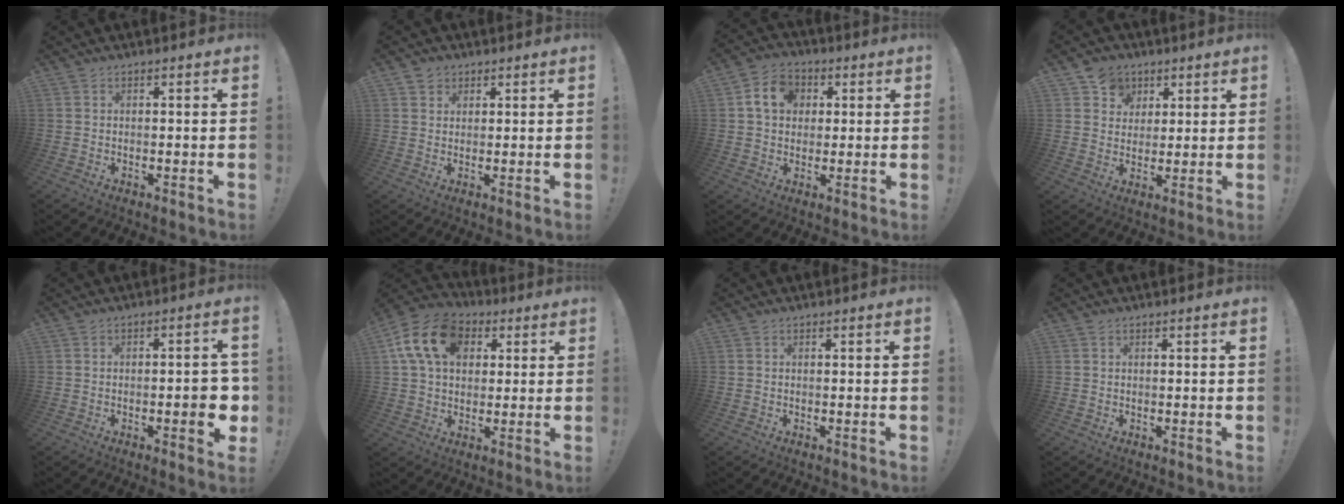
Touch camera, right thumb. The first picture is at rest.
{"total": 3.1, "force": [2.1, 2.3, 0.3], "torque": [0.002, -0.008, 0.036]}
{"total": 10.2, "force": [2.6, 8.4, 5.2], "torque": [-0.073, 0.007, 0.053]}
{"total": 7.6, "force": [3.7, 6.5, 1.4], "torque": [-0.016, -0.028, 0.074]}
{"total": 7.3, "force": [-1.8, 2.5, 6.6], "torque": [-0.073, 0.002, -0.028]}
{"total": 16.5, "force": [5.5, 12.1, 9.8], "torque": [-0.155, -0.005, 0.106]}
{"total": 0.0}
{"total": 0.5, "force": [0.2, 0.5, -0.1], "torque": [0.007, -0.002, 0.002]}